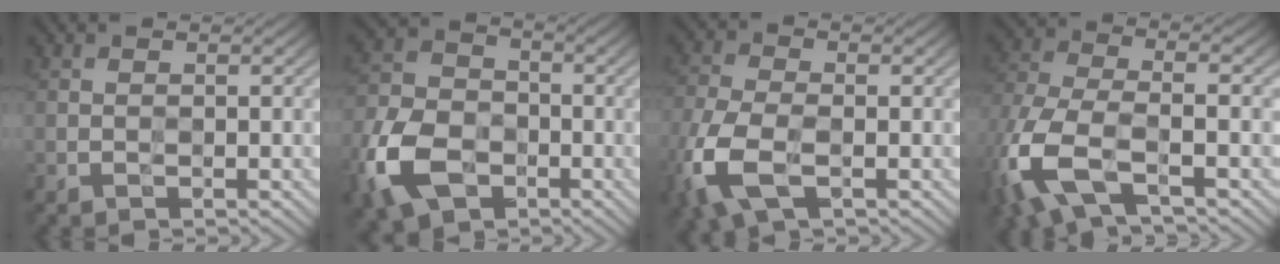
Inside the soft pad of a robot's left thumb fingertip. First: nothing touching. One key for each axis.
{"total": 12.4, "fx": -5.5, "fy": 8.4, "fz": 7.3, "tx": -0.195, "ty": -0.027, "tz": -0.120}
{"total": 9.1, "fx": -3.7, "fy": 4.7, "fz": 6.8, "tx": -0.185, "ty": -0.017, "tz": -0.082}
{"total": 11.5, "fx": -5.4, "fy": 4.7, "fz": 9.0, "tx": -0.231, "ty": -0.023, "tz": -0.116}